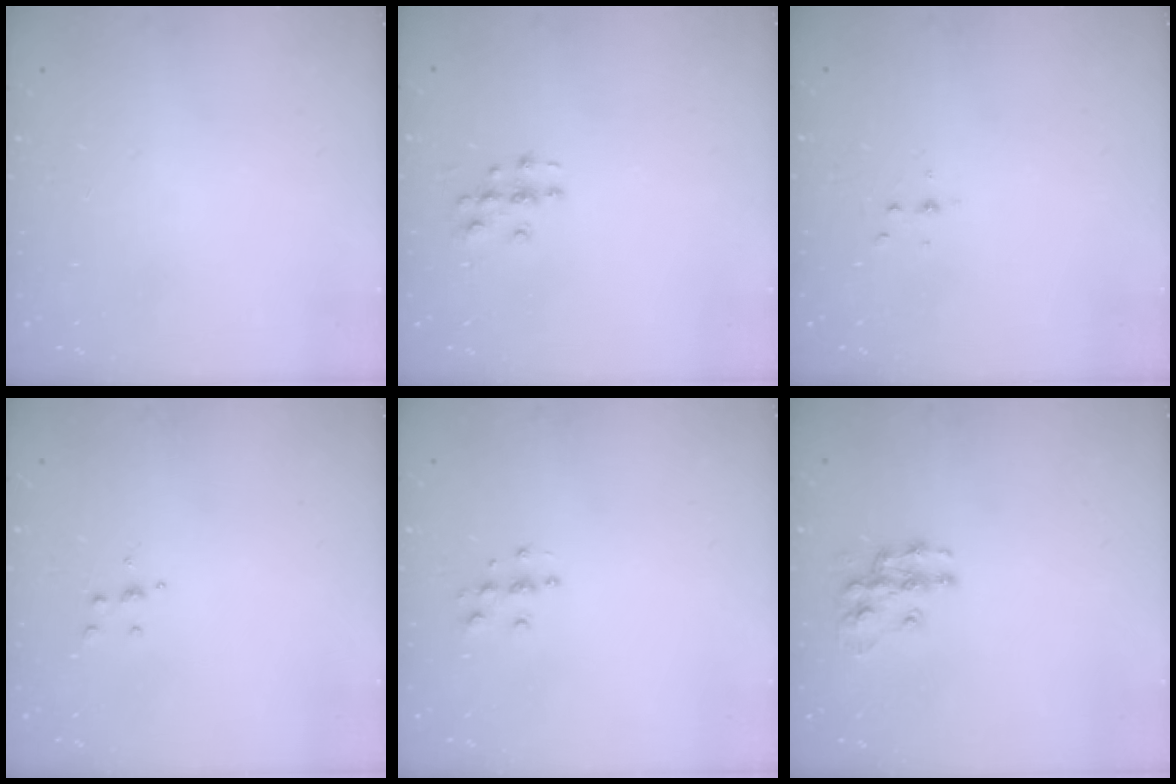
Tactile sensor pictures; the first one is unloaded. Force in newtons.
{"total": 3.6, "press": 3.6, "slide": 0.3}
{"total": 4.0, "press": 3.6, "slide": 1.8}
{"total": 5.0, "press": 4.9, "slide": 0.8}
{"total": 4.6, "press": 4.6, "slide": 0.5}
{"total": 10.4, "press": 10.4, "slide": 0.5}